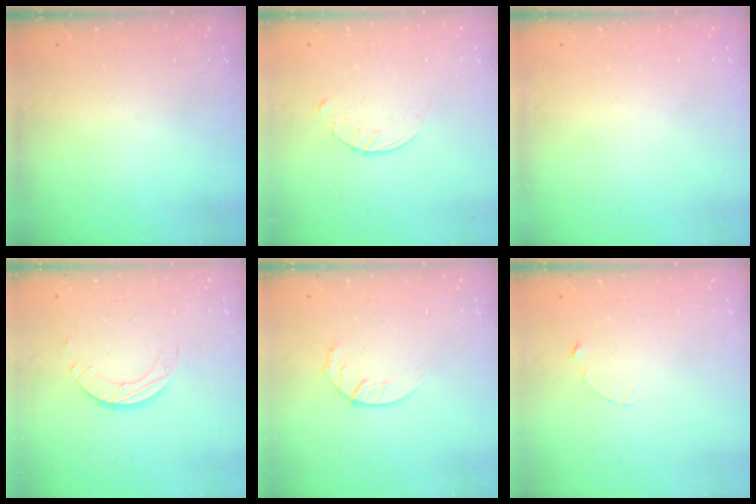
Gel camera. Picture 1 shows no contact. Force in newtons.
{"total": 2.0, "press": 2.0, "slide": 0.3}
{"total": 0.0}
{"total": 3.2, "press": 3.1, "slide": 0.3}
{"total": 4.3, "press": 4.2, "slide": 0.6}
{"total": 1.0, "press": 1.0, "slide": 0.2}